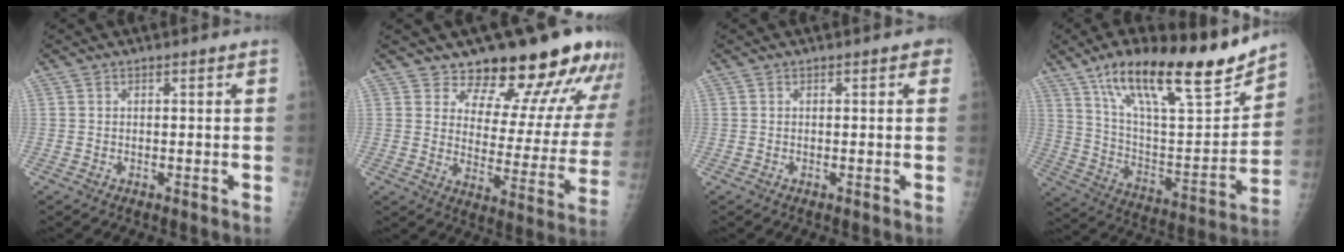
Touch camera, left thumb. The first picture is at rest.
{"total": 18.1, "force": [14.8, 6.9, 7.9], "torque": [-0.054, -0.102, 0.188]}
{"total": 0.9, "force": [0.3, 0.5, 0.6], "torque": [0.001, 0.002, 0.000]}
{"total": 25.9, "force": [18.0, 7.0, 17.3], "torque": [-0.247, -0.061, 0.304]}